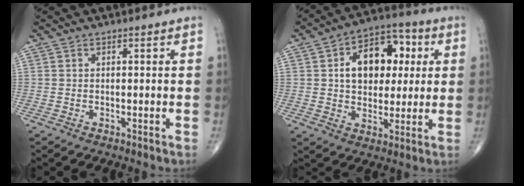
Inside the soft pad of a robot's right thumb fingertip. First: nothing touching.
{"total": 14.5, "force": [3.0, 9.8, 10.3], "torque": [-0.114, 0.015, 0.043]}